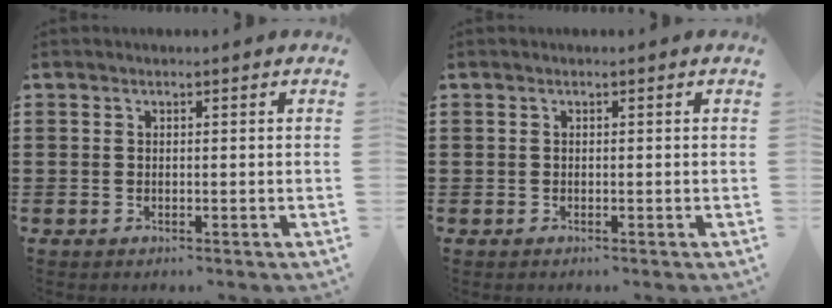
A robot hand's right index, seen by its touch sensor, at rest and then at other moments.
{"total": 0.0}